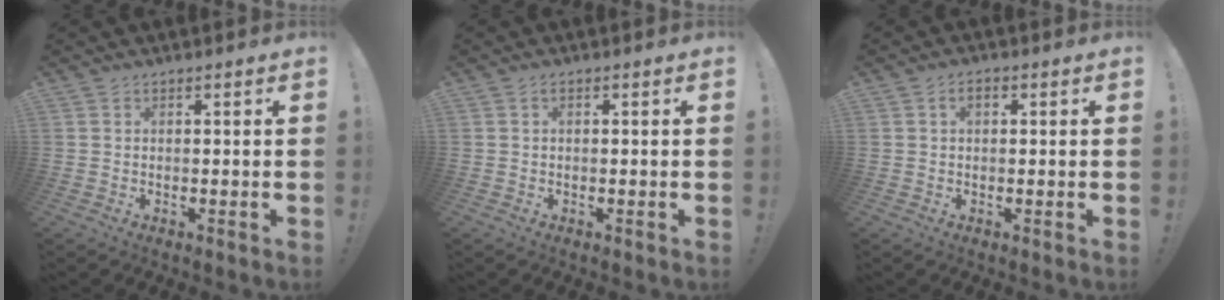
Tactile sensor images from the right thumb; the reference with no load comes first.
{"total": 0.7, "force": [-0.2, 0.2, 0.6], "torque": [-0.015, 0.002, -0.004]}
{"total": 2.0, "force": [0.3, 1.2, 1.6], "torque": [-0.026, 0.005, 0.004]}